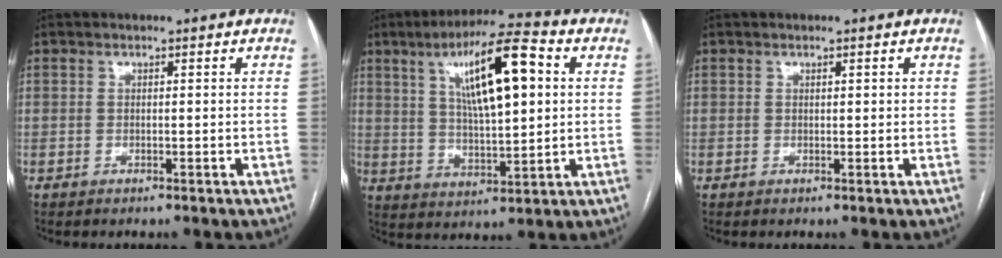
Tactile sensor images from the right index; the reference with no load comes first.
{"total": 14.3, "force": [4.4, 3.0, 13.2], "torque": [-0.230, 0.019, 0.075]}
{"total": 0.7, "force": [0.3, 0.3, 0.6], "torque": [-0.007, 0.002, 0.005]}